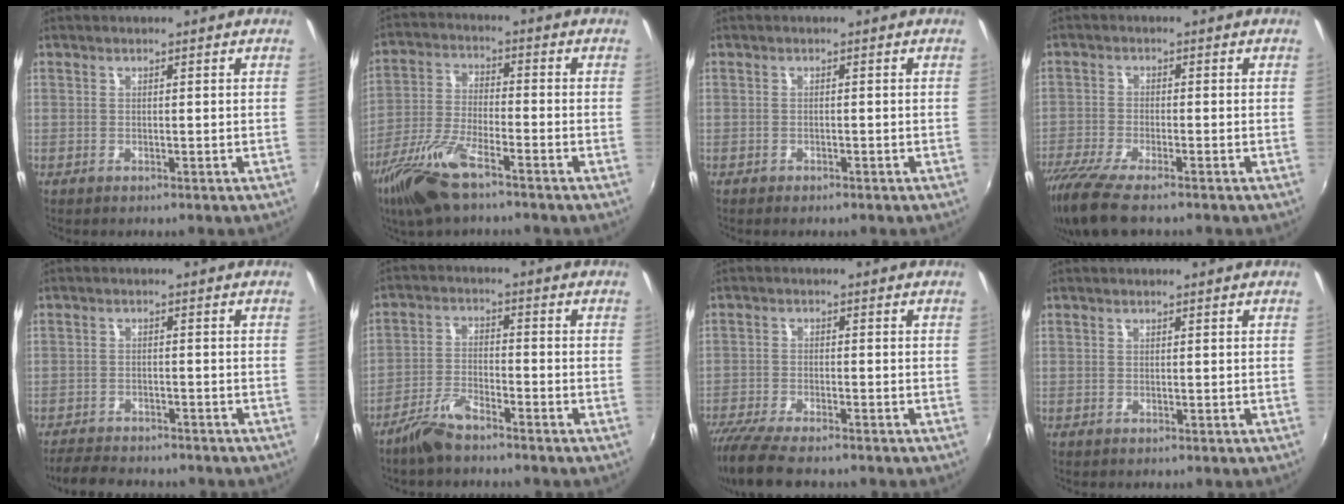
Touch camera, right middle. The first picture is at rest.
{"total": 11.8, "force": [-7.9, 3.1, 8.1], "torque": [-0.177, -0.018, -0.156]}
{"total": 1.3, "force": [-1.1, 0.4, 0.5], "torque": [-0.012, -0.005, -0.017]}
{"total": 10.7, "force": [-8.4, 1.8, 6.5], "torque": [-0.152, -0.045, -0.152]}
{"total": 7.9, "force": [-7.2, 2.1, 2.7], "torque": [-0.076, -0.013, -0.112]}
{"total": 6.2, "force": [-5.1, 1.4, 3.2], "torque": [-0.076, 0.002, -0.099]}
{"total": 10.8, "force": [-9.2, 1.9, 5.5], "torque": [-0.135, -0.042, -0.163]}
{"total": 0.0}